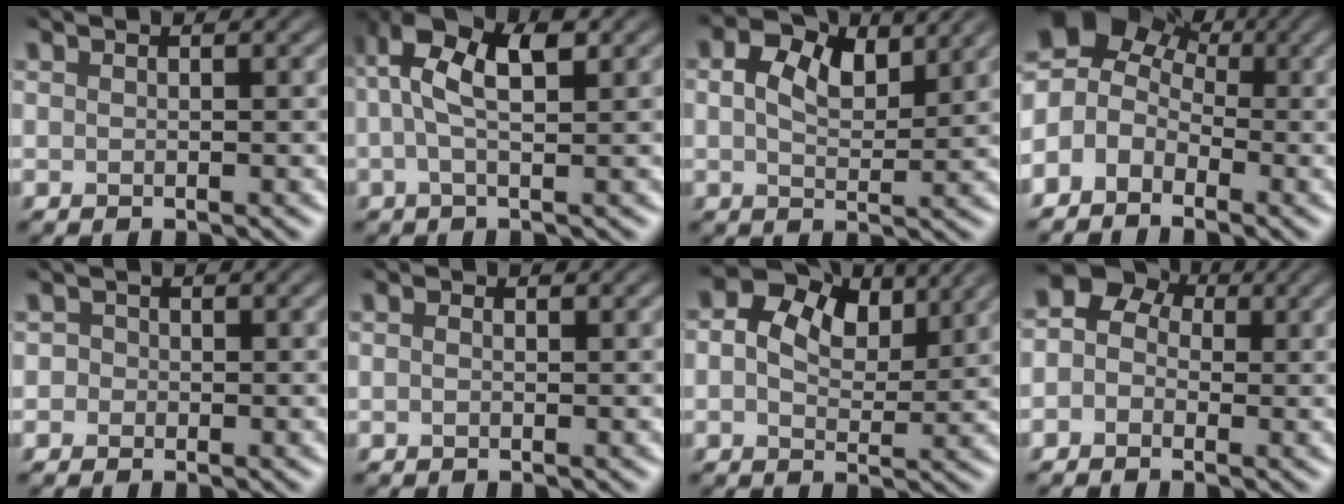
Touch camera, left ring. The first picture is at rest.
{"total": 5.9, "force": [1.4, 1.8, 5.4], "torque": [-0.102, 0.017, 0.015]}
{"total": 4.4, "force": [2.0, 2.4, 3.2], "torque": [-0.059, 0.003, 0.034]}
{"total": 5.0, "force": [-0.6, 4.0, 2.9], "torque": [-0.057, 0.010, -0.035]}
{"total": 1.0, "force": [-0.2, 1.0, 0.1], "torque": [0.011, 0.000, -0.010]}
{"total": 0.7, "force": [0.0, 0.3, 0.5], "torque": [-0.011, -0.004, -0.004]}
{"total": 6.9, "force": [2.8, 4.4, 4.5], "torque": [-0.067, 0.011, 0.027]}
{"total": 5.5, "force": [0.9, 4.6, 2.7], "torque": [-0.009, 0.030, -0.034]}